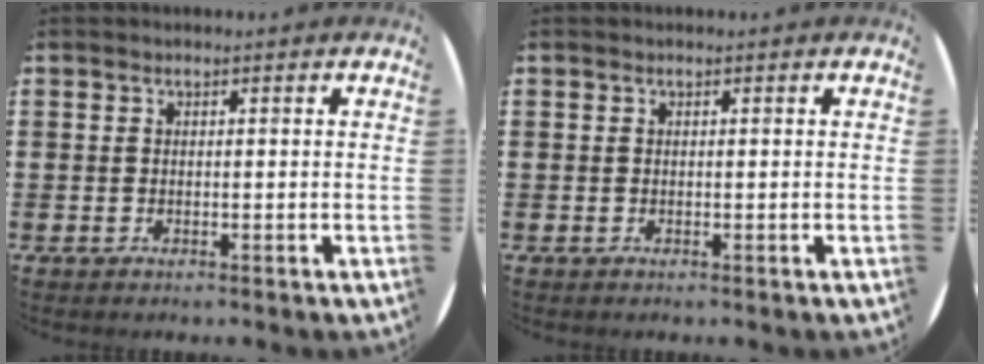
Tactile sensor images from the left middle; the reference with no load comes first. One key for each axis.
{"total": 0.0}